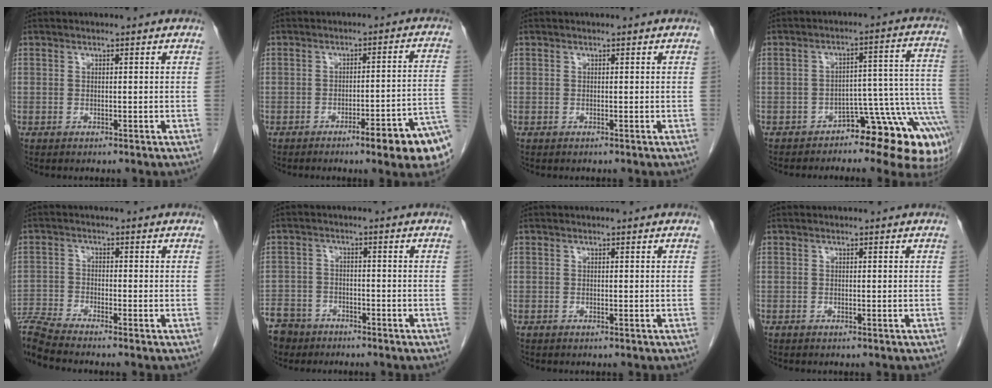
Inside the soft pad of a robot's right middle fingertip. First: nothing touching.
{"total": 9.3, "force": [-4.9, 0.3, 7.9], "torque": [-0.090, 0.005, -0.062]}
{"total": 0.0}
{"total": 12.4, "force": [-9.1, 4.0, 7.5], "torque": [-0.032, 0.069, -0.121]}
{"total": 7.5, "force": [-7.1, -1.3, 2.1], "torque": [-0.047, -0.008, -0.134]}
{"total": 9.5, "force": [-7.1, 6.0, 1.7], "torque": [-0.062, -0.002, -0.122]}
{"total": 0.0}
{"total": 0.0}